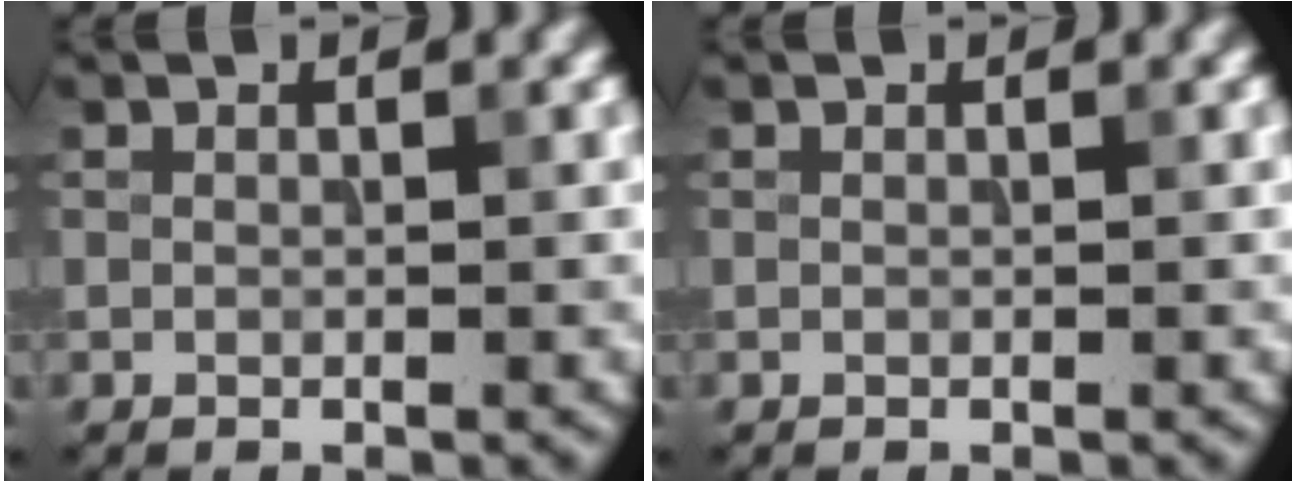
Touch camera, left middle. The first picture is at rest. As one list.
[{"total": 0.0}]